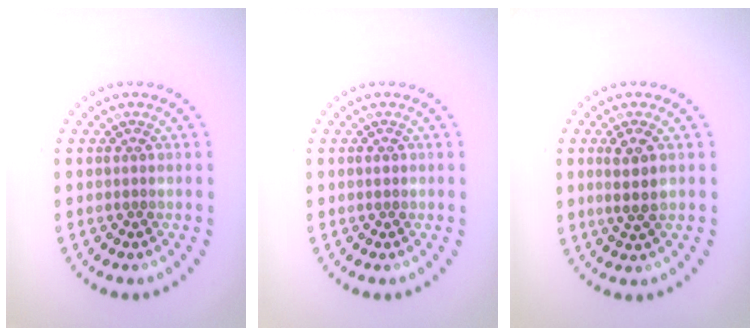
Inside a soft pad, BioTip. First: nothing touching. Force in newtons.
{"total": 0.8, "press": 0.8, "slide": 0.0}
{"total": 2.3, "press": 2.2, "slide": 0.8}